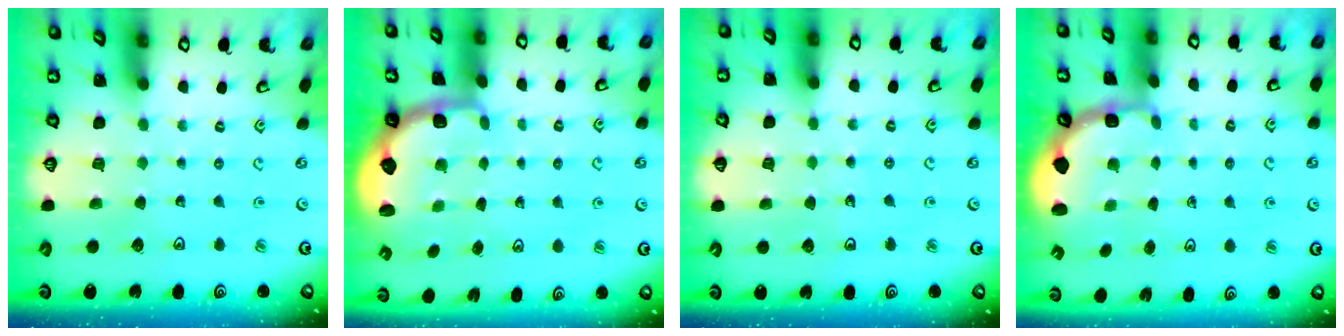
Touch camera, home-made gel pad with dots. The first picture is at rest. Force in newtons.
{"total": 2.6, "press": 2.1, "slide": 1.7}
{"total": 4.3, "press": 4.0, "slide": 1.4}
{"total": 2.7, "press": 2.1, "slide": 1.7}